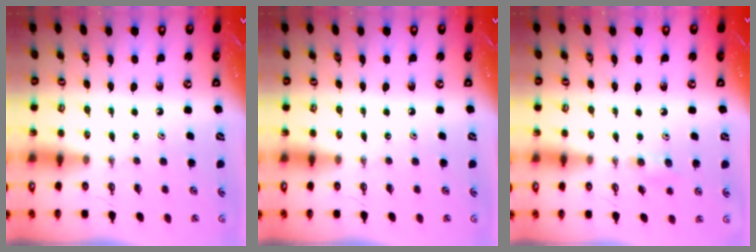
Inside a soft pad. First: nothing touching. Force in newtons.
{"total": 0.0}
{"total": 5.8, "press": 5.3, "slide": 2.4}